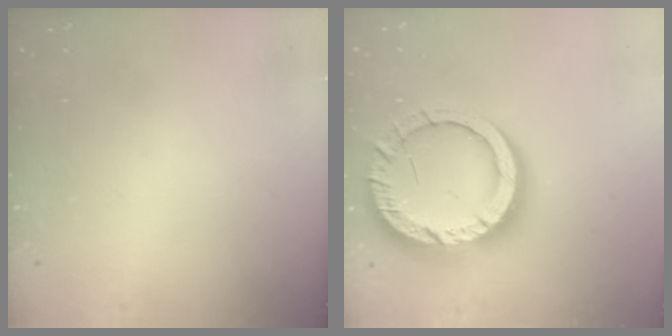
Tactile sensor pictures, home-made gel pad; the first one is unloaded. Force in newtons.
{"total": 18.4, "press": 18.3, "slide": 1.7}